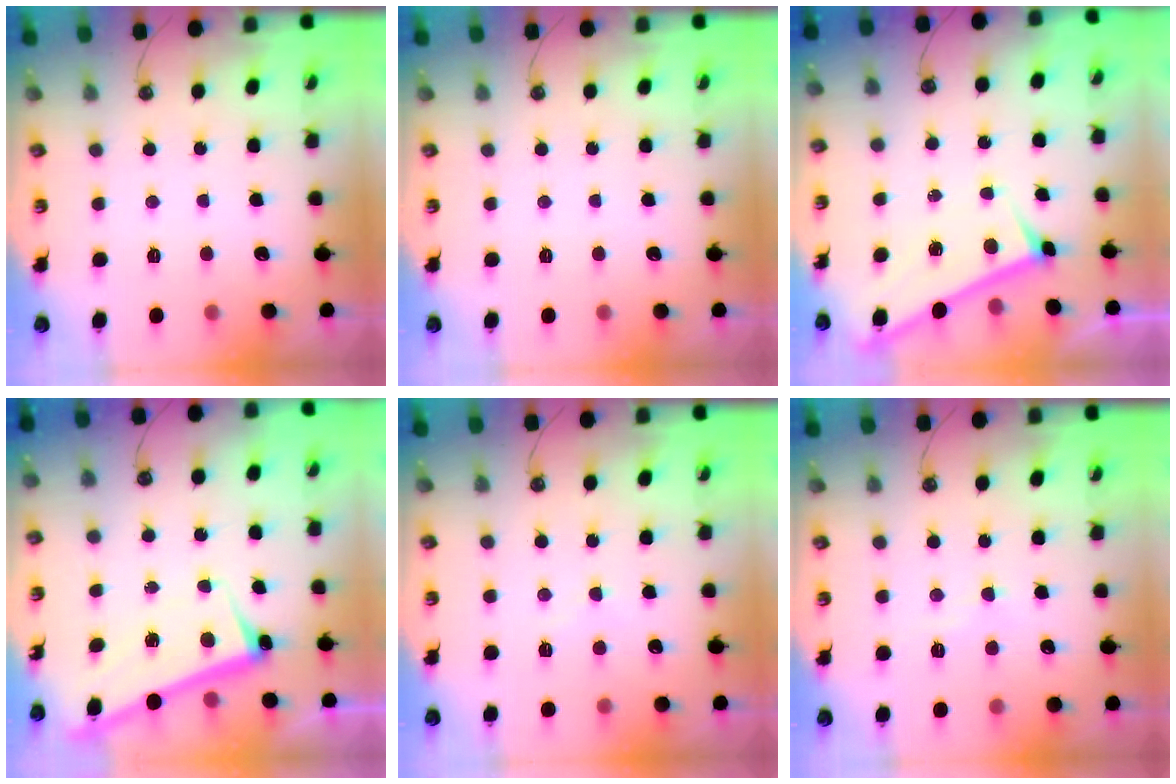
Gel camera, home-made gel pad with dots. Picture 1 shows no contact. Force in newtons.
{"total": 0.0}
{"total": 3.3, "press": 3.3, "slide": 0.3}
{"total": 2.3, "press": 2.3, "slide": 0.5}
{"total": 5.3, "press": 5.3, "slide": 0.4}
{"total": 1.7, "press": 1.7, "slide": 0.2}